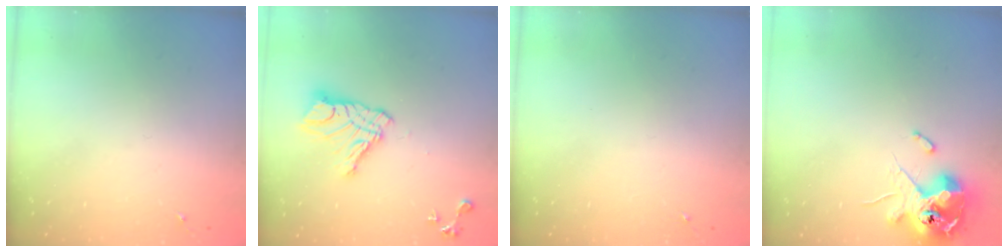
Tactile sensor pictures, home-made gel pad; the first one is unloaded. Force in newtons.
{"total": 13.2, "press": 13.2, "slide": 1.3}
{"total": 0.0}
{"total": 12.4, "press": 12.2, "slide": 2.1}